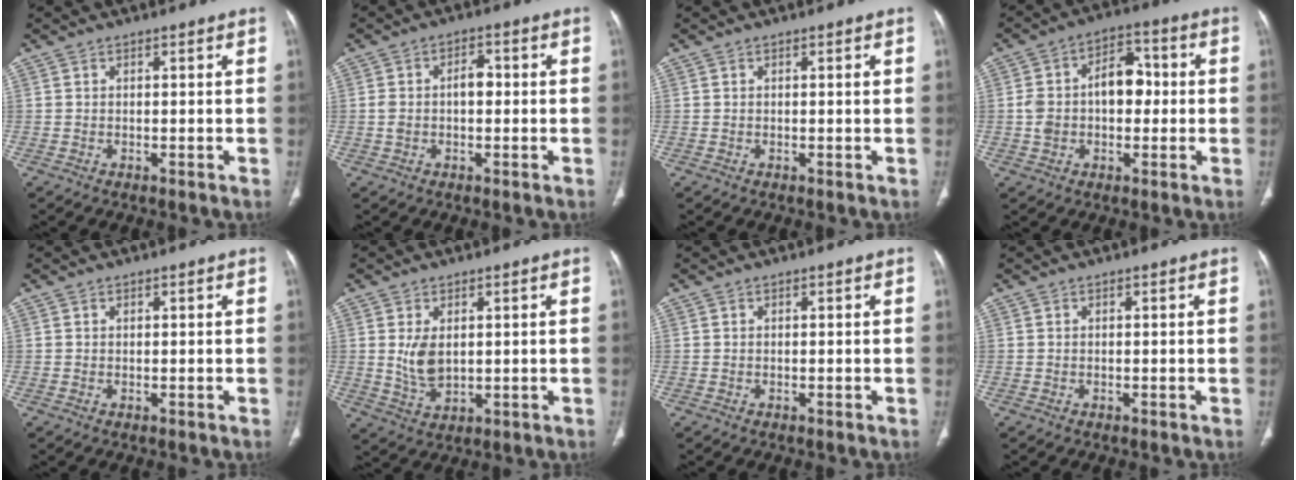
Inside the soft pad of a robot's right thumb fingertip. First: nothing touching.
{"total": 4.4, "force": [-0.1, 2.7, 3.5], "torque": [-0.065, 0.022, -0.002]}
{"total": 0.5, "force": [0.1, 0.1, 0.5], "torque": [-0.008, -0.001, 0.000]}
{"total": 11.0, "force": [0.0, 7.4, 8.1], "torque": [-0.112, 0.037, -0.003]}
{"total": 0.0}
{"total": 5.4, "force": [1.0, 3.2, 4.2], "torque": [-0.077, -0.014, 0.029]}
{"total": 0.0}
{"total": 0.0}